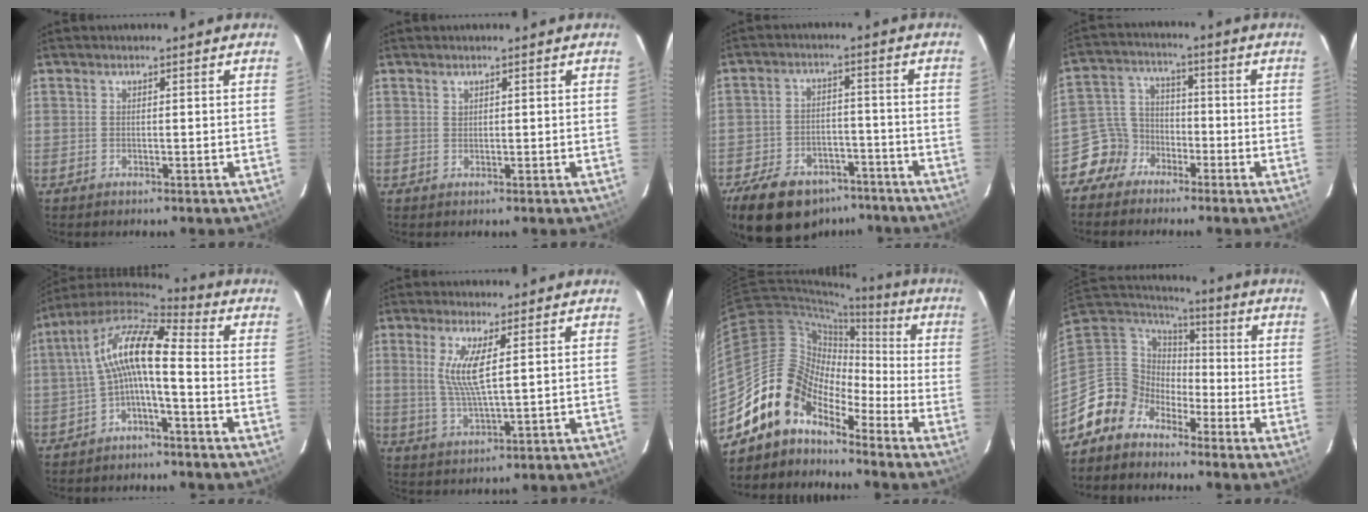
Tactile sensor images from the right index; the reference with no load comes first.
{"total": 0.6, "force": [0.5, 0.3, 0.1], "torque": [-0.001, 0.001, 0.010]}
{"total": 19.6, "force": [-14.0, 10.5, 8.9], "torque": [-0.203, 0.004, -0.199]}
{"total": 7.2, "force": [-4.9, 5.3, 0.2], "torque": [-0.015, 0.032, -0.102]}
{"total": 11.2, "force": [-1.4, 2.9, 10.7], "torque": [-0.215, 0.022, -0.030]}
{"total": 7.5, "force": [2.2, 1.1, 7.1], "torque": [-0.148, -0.010, 0.046]}
{"total": 12.3, "force": [-9.8, 6.5, 3.6], "torque": [-0.062, 0.034, -0.197]}
{"total": 9.5, "force": [-6.6, 6.9, 0.5], "torque": [-0.032, 0.039, -0.144]}